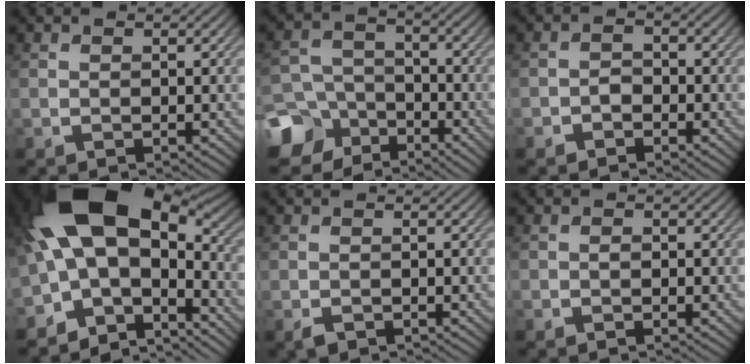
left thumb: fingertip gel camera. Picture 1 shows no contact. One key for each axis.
{"total": 10.9, "fx": -6.9, "fy": 7.7, "fz": 3.3, "tx": -0.088, "ty": -0.033, "tz": -0.136}
{"total": 1.7, "fx": -1.1, "fy": 1.2, "fz": 0.7, "tx": -0.011, "ty": 0.006, "tz": -0.024}
{"total": 17.1, "fx": -1.2, "fy": 9.7, "fz": 14.0, "tx": -0.237, "ty": -0.005, "tz": -0.011}
{"total": 0.9, "fx": -0.6, "fy": 0.5, "fz": 0.5, "tx": -0.011, "ty": -0.003, "tz": -0.012}
{"total": 0.8, "fx": -0.3, "fy": 0.6, "fz": 0.4, "tx": -0.007, "ty": -0.001, "tz": -0.007}